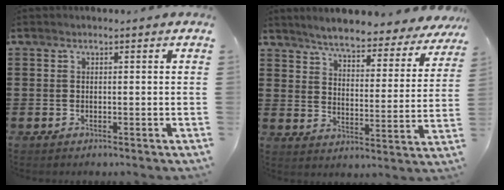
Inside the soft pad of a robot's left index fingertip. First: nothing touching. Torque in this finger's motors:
{"motor_torque": [0.50, 0.51, 0.88, 0.21]}